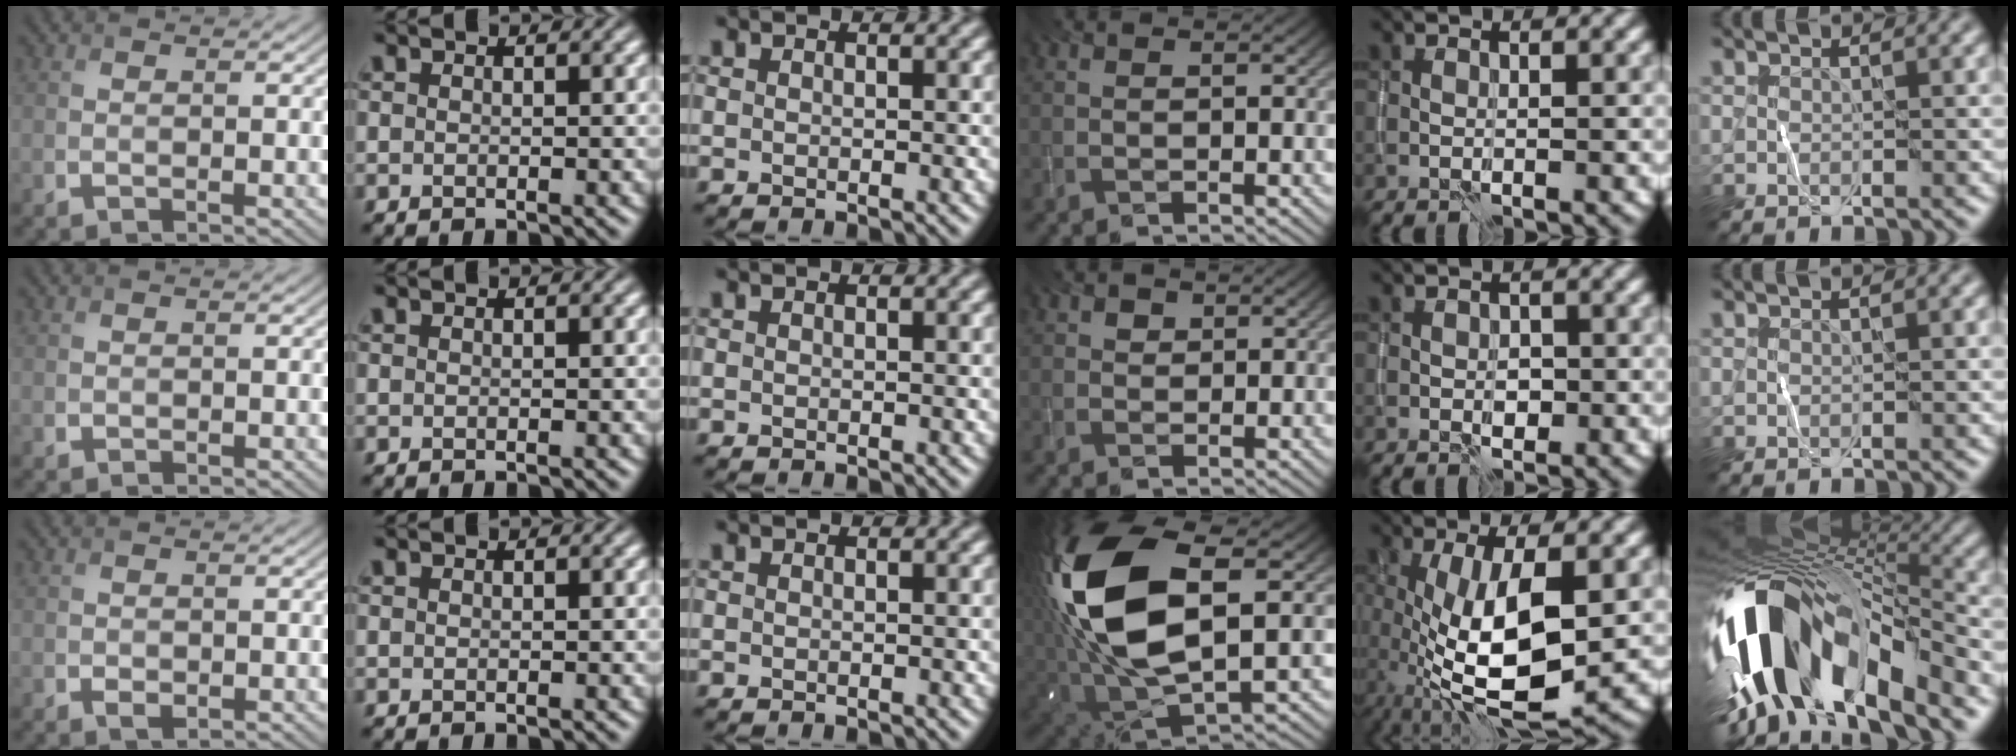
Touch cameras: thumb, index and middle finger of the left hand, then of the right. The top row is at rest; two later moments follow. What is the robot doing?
{"motion": "wipe", "object": "whiteboard"}